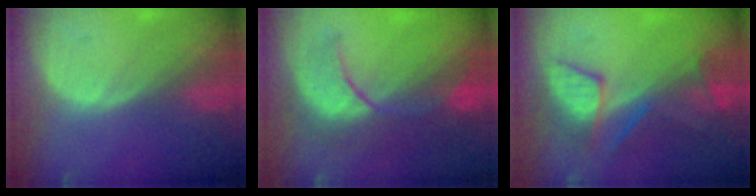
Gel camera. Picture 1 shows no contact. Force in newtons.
{"total": 10.1, "press": 8.9, "slide": 4.7}
{"total": 7.5, "press": 7.4, "slide": 1.1}